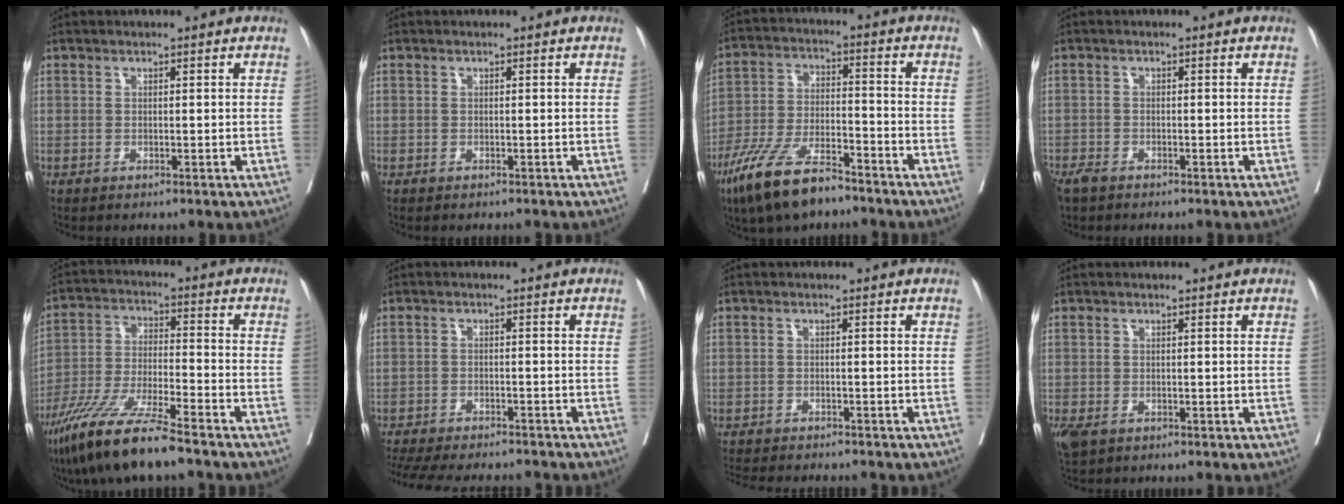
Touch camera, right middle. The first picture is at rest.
{"total": 0.9, "force": [-0.9, 0.2, 0.3], "torque": [-0.010, -0.004, -0.013]}
{"total": 12.0, "force": [-8.6, 3.0, 7.8], "torque": [-0.160, -0.022, -0.163]}
{"total": 2.7, "force": [-2.3, 1.1, 1.1], "torque": [-0.023, -0.005, -0.040]}
{"total": 12.3, "force": [-9.1, 0.4, 8.2], "torque": [-0.166, -0.033, -0.170]}
{"total": 15.5, "force": [-13.9, 3.2, 6.1], "torque": [-0.151, -0.022, -0.192]}
{"total": 9.5, "force": [-8.7, 1.6, 3.5], "torque": [-0.056, -0.014, -0.117]}
{"total": 4.1, "force": [-2.1, 2.6, 2.3], "torque": [-0.061, -0.013, -0.032]}